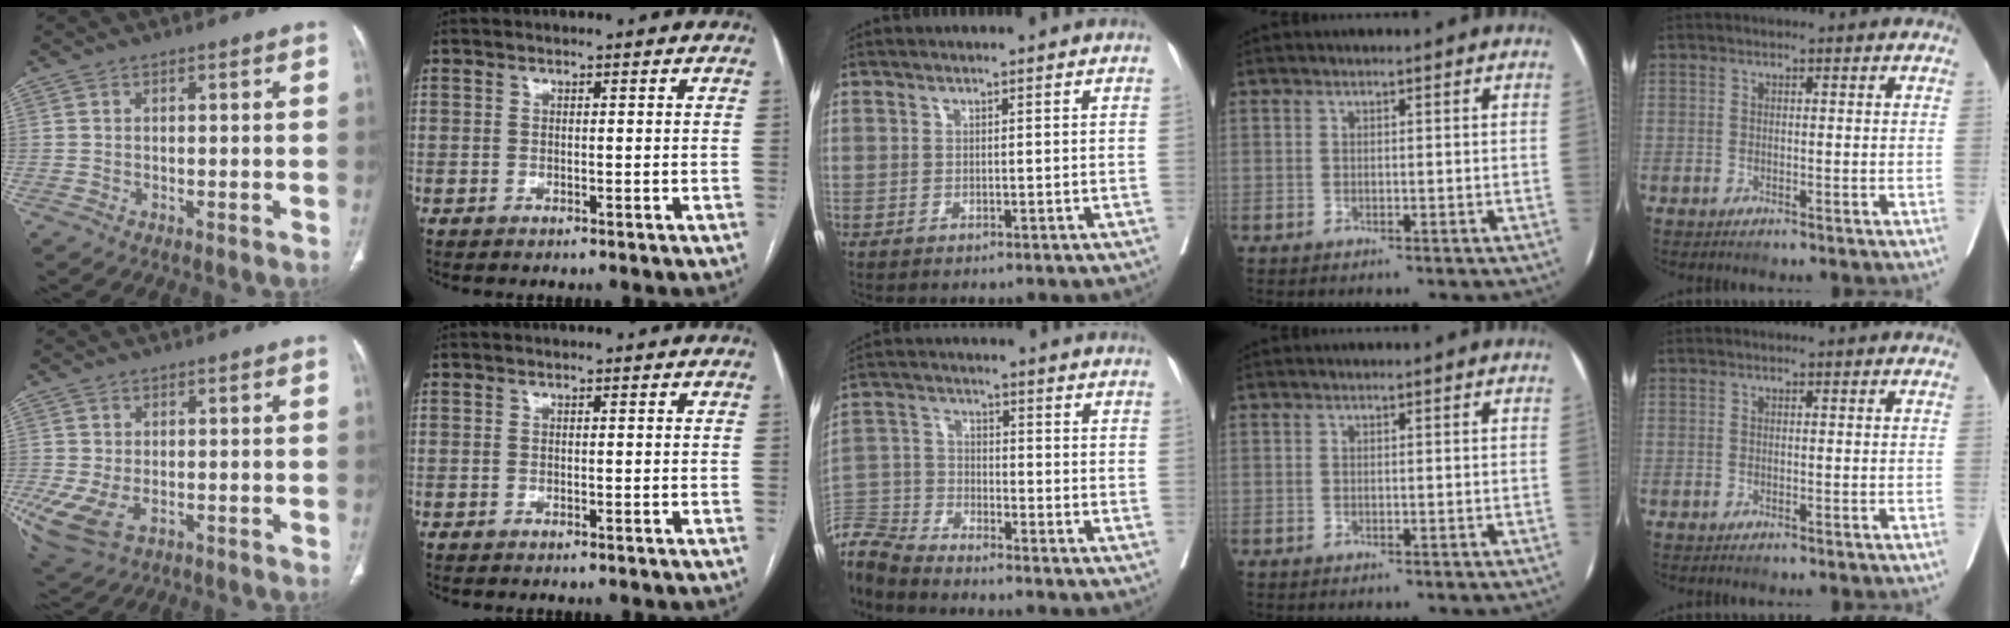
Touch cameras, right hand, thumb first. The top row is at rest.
{"thumb": {"total": 9.6, "force": [-2.9, 6.0, 6.9], "torque": [-0.169, -0.012, -0.042]}, "middle": {"total": 8.0, "force": [-8.0, 0.2, 1.0], "torque": [-0.027, -0.002, -0.161]}}